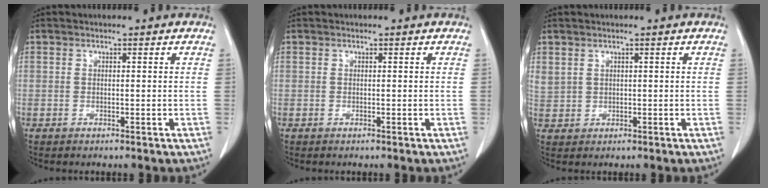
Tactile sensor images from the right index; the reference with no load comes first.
{"total": 0.0}
{"total": 2.8, "force": [1.6, 2.0, 1.1], "torque": [-0.032, 0.013, 0.045]}